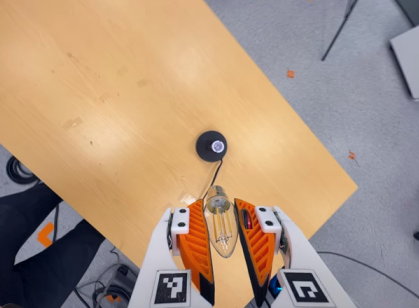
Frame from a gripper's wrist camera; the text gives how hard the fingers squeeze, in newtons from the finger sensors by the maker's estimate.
{"total": 13.1, "left": 14.5, "right": 11.8}